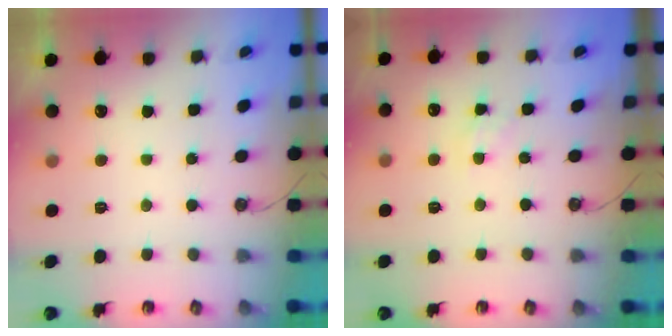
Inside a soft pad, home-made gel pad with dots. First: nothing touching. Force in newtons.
{"total": 1.8, "press": 1.8, "slide": 0.2}